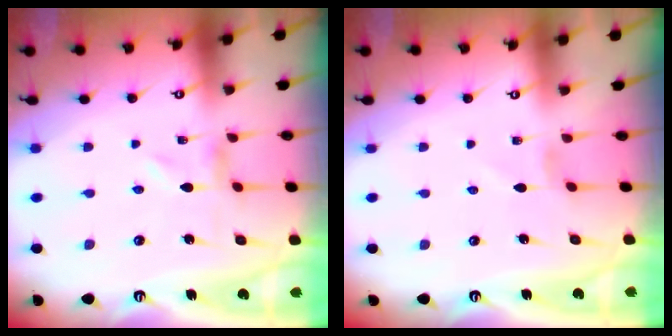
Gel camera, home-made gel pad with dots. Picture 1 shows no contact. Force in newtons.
{"total": 1.0, "press": 1.0, "slide": 0.3}